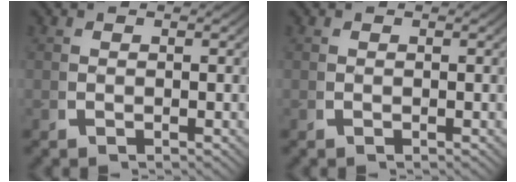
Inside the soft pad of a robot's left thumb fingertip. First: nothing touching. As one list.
[{"total": 0.0}]